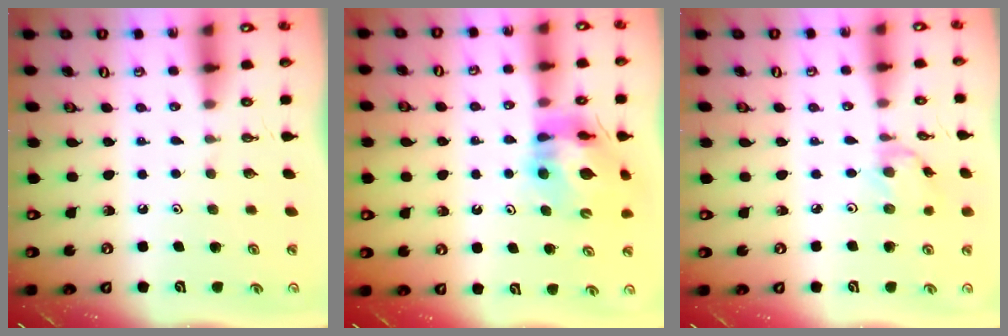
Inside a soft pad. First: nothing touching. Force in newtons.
{"total": 13.2, "press": 13.1, "slide": 1.4}
{"total": 2.4, "press": 2.4, "slide": 0.1}